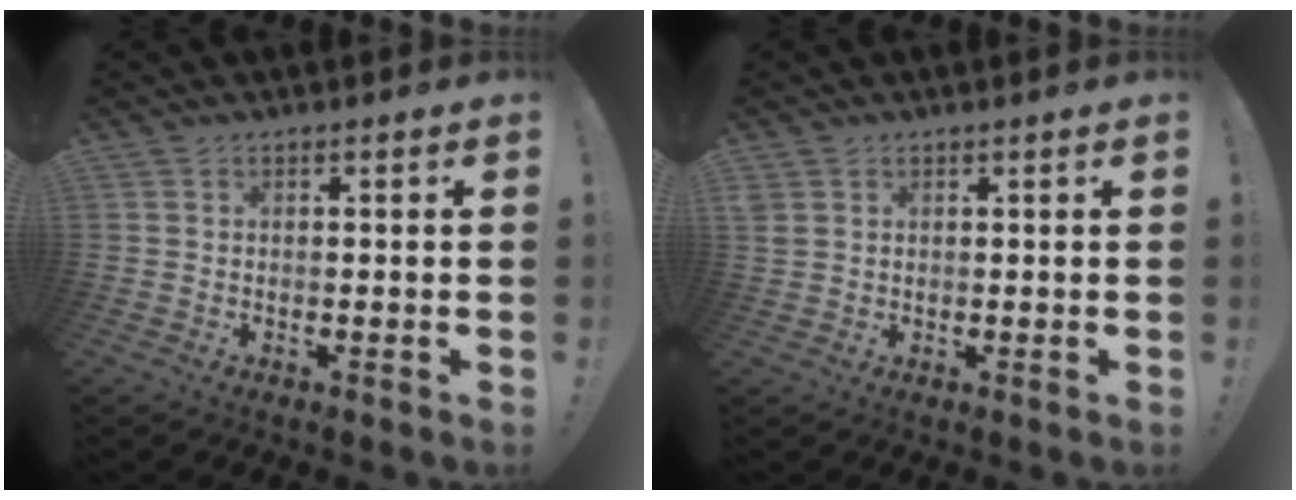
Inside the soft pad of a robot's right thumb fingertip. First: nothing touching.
{"total": 2.2, "force": [1.1, 1.7, 1.0], "torque": [-0.021, 0.004, 0.023]}